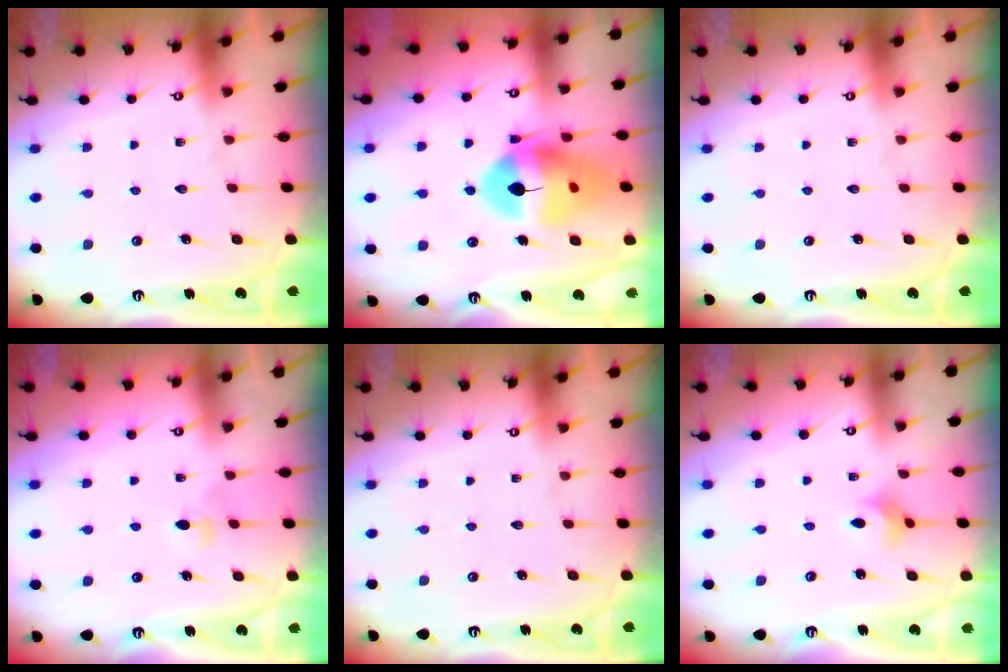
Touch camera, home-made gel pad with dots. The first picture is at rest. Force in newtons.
{"total": 15.9, "press": 15.8, "slide": 1.6}
{"total": 0.0}
{"total": 3.3, "press": 3.2, "slide": 0.9}
{"total": 0.0}
{"total": 3.0, "press": 3.0, "slide": 0.7}